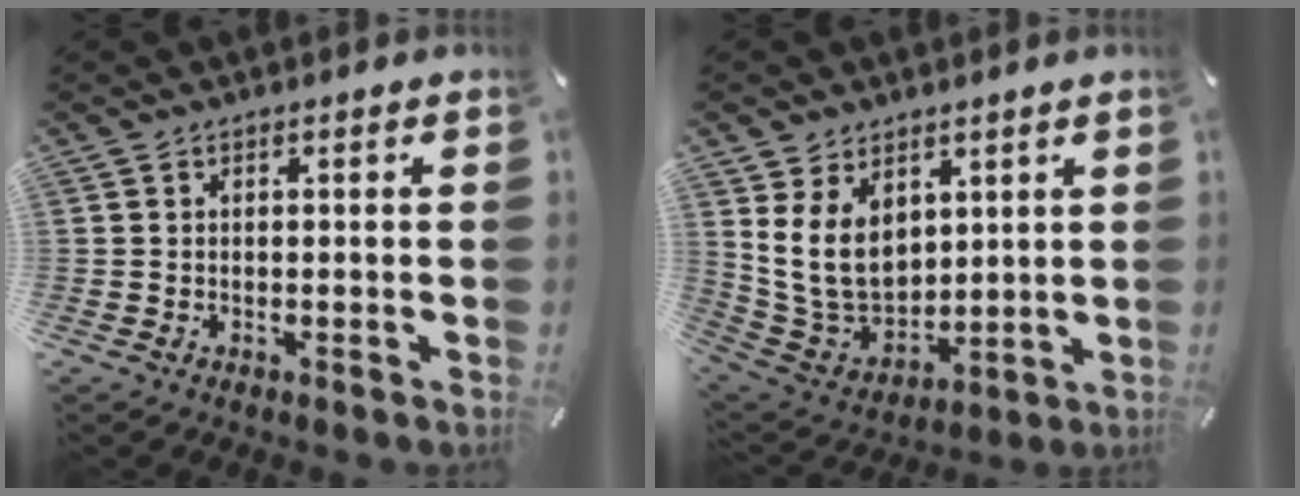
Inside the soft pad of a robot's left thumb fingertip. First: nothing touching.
{"total": 12.2, "force": [4.3, 9.5, 6.4], "torque": [-0.151, -0.027, 0.083]}